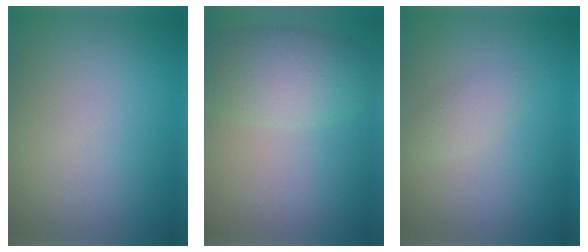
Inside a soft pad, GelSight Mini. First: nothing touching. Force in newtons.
{"total": 5.1, "press": 5.1, "slide": 0.4}
{"total": 1.5, "press": 1.5, "slide": 0.0}